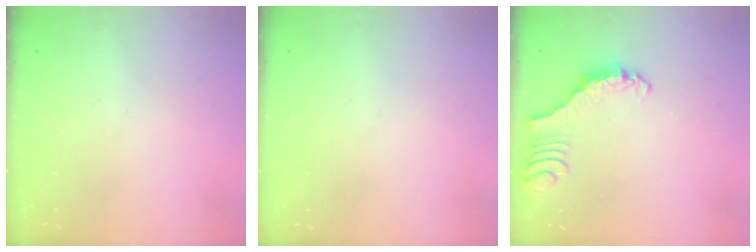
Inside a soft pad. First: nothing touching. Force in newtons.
{"total": 0.0}
{"total": 2.9, "press": 2.9, "slide": 0.3}